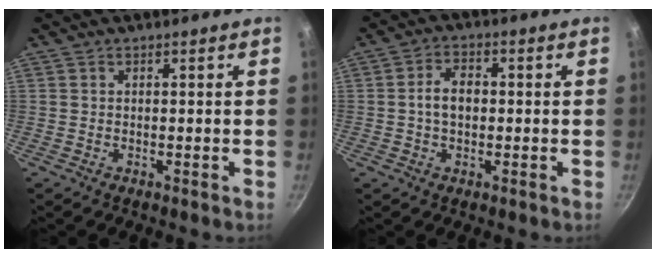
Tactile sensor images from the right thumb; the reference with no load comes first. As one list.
[{"total": 5.1, "force": [-0.1, 3.4, 3.7], "torque": [-0.050, 0.015, -0.007]}]